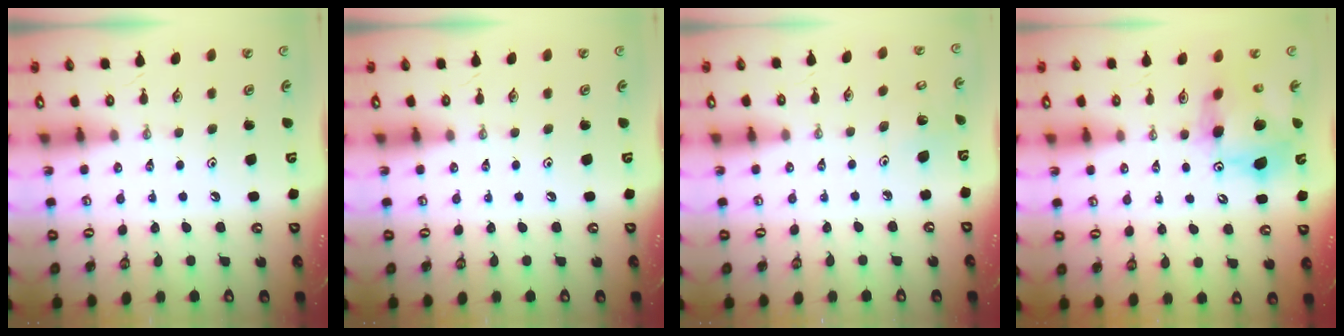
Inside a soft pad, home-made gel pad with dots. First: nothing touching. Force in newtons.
{"total": 0.0}
{"total": 3.0, "press": 2.9, "slide": 0.3}
{"total": 13.3, "press": 13.3, "slide": 1.2}